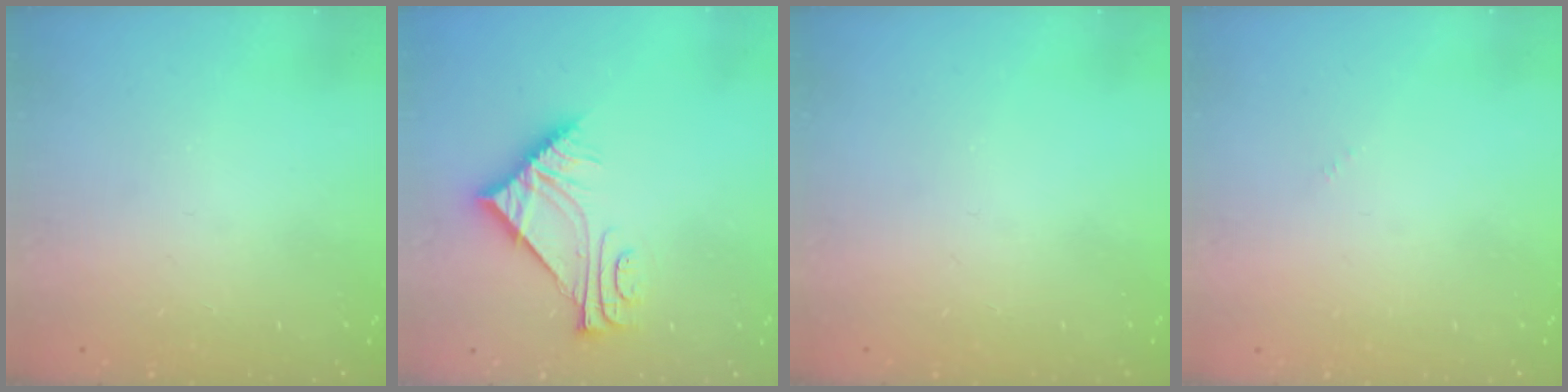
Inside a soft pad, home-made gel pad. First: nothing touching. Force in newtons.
{"total": 7.7, "press": 7.7, "slide": 0.1}
{"total": 0.0}
{"total": 0.0}